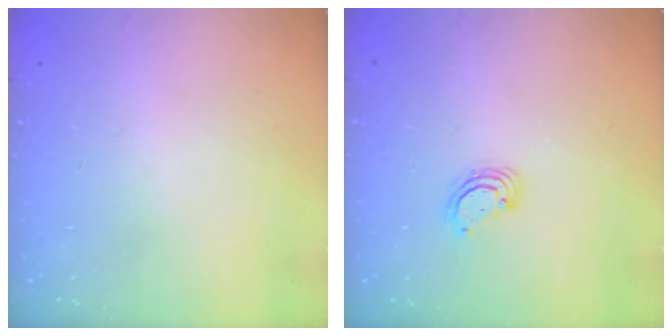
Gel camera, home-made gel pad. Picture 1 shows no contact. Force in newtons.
{"total": 3.3, "press": 3.3, "slide": 0.2}